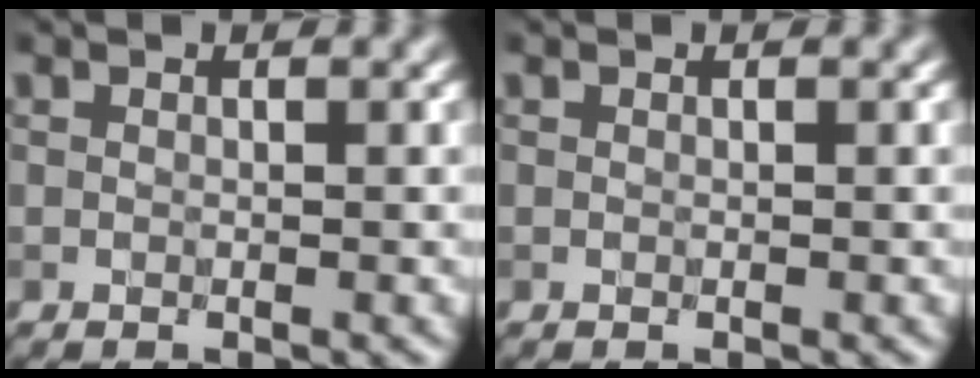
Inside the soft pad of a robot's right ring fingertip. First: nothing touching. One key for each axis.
{"total": 0.0}